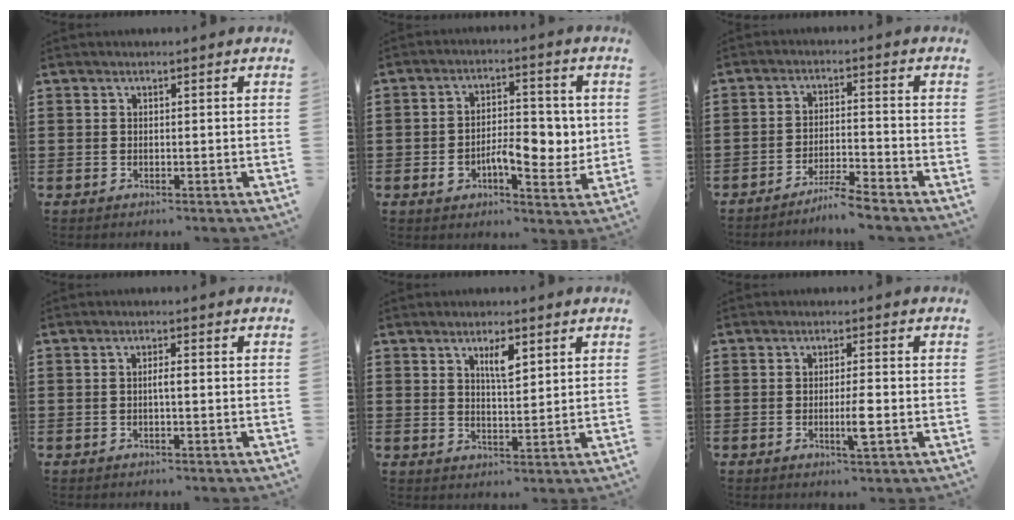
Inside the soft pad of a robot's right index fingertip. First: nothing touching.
{"total": 8.1, "force": [-1.5, 4.2, 6.8], "torque": [-0.101, 0.004, -0.031]}
{"total": 4.3, "force": [-4.0, -0.6, 1.5], "torque": [-0.034, -0.007, -0.080]}
{"total": 1.5, "force": [-0.3, 0.2, 1.5], "torque": [-0.027, 0.000, -0.006]}
{"total": 4.0, "force": [2.2, 1.2, 3.1], "torque": [-0.051, -0.001, 0.033]}
{"total": 3.8, "force": [-1.0, 0.3, 3.6], "torque": [-0.068, -0.007, -0.021]}